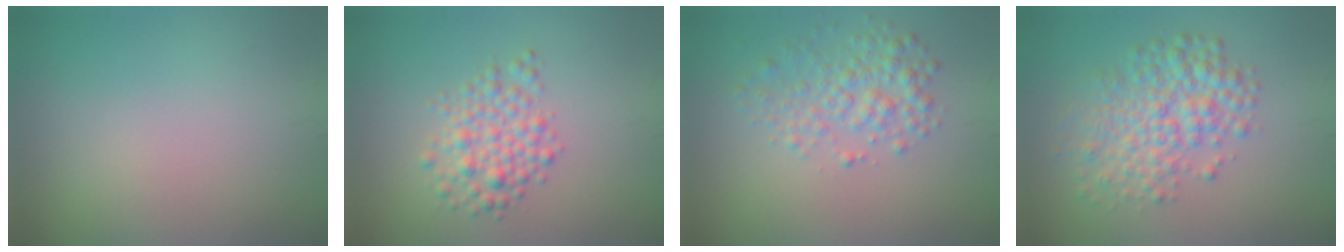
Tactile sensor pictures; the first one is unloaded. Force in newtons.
{"total": 3.2, "press": 3.2, "slide": 0.0}
{"total": 3.2, "press": 3.2, "slide": 0.1}
{"total": 5.0, "press": 5.0, "slide": 0.1}